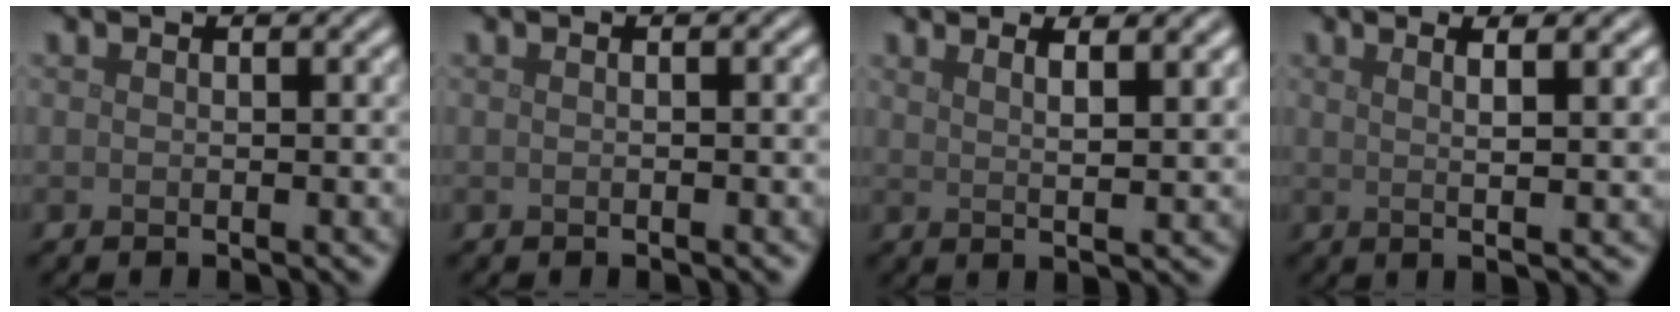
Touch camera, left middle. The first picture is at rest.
{"total": 1.4, "force": [0.3, 0.6, 1.3], "torque": [-0.007, -0.003, -0.005]}
{"total": 4.4, "force": [2.6, 1.4, 3.3], "torque": [-0.028, 0.014, 0.020]}
{"total": 4.9, "force": [1.9, 1.2, 4.4], "torque": [-0.052, 0.013, 0.011]}